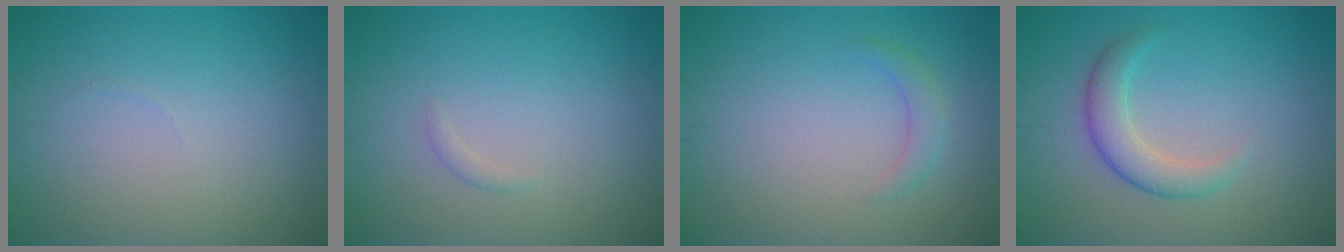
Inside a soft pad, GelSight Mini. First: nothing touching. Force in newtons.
{"total": 0.6, "press": 0.6, "slide": 0.0}
{"total": 1.4, "press": 1.4, "slide": 0.0}
{"total": 3.0, "press": 3.0, "slide": 0.1}